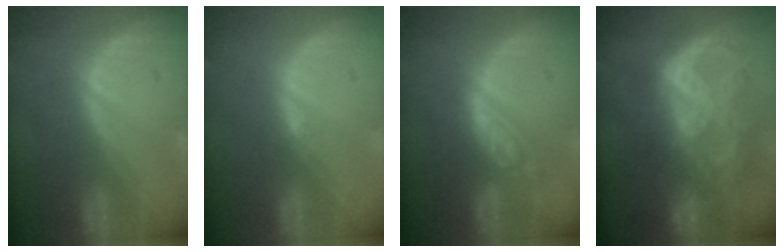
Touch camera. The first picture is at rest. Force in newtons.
{"total": 0.6, "press": 0.5, "slide": 0.4}
{"total": 5.8, "press": 5.1, "slide": 2.8}
{"total": 10.9, "press": 9.2, "slide": 5.7}